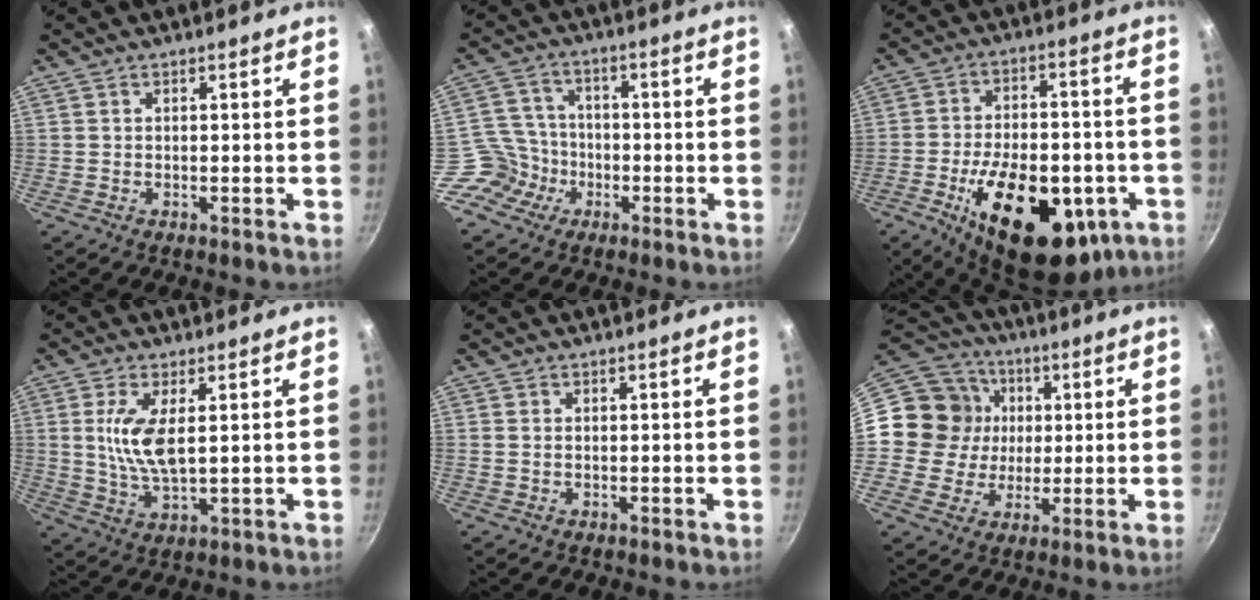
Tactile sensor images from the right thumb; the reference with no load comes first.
{"total": 7.2, "force": [-3.5, 6.2, 1.4], "torque": [0.009, 0.039, -0.076]}
{"total": 25.0, "force": [-8.9, 13.3, 19.2], "torque": [-0.272, 0.022, -0.118]}
{"total": 8.5, "force": [1.7, 3.2, 7.7], "torque": [-0.155, -0.009, 0.038]}
{"total": 0.7, "force": [0.1, 0.4, 0.6], "torque": [-0.012, 0.001, 0.001]}
{"total": 15.4, "force": [1.7, 14.4, 5.0], "torque": [-0.073, 0.020, 0.019]}